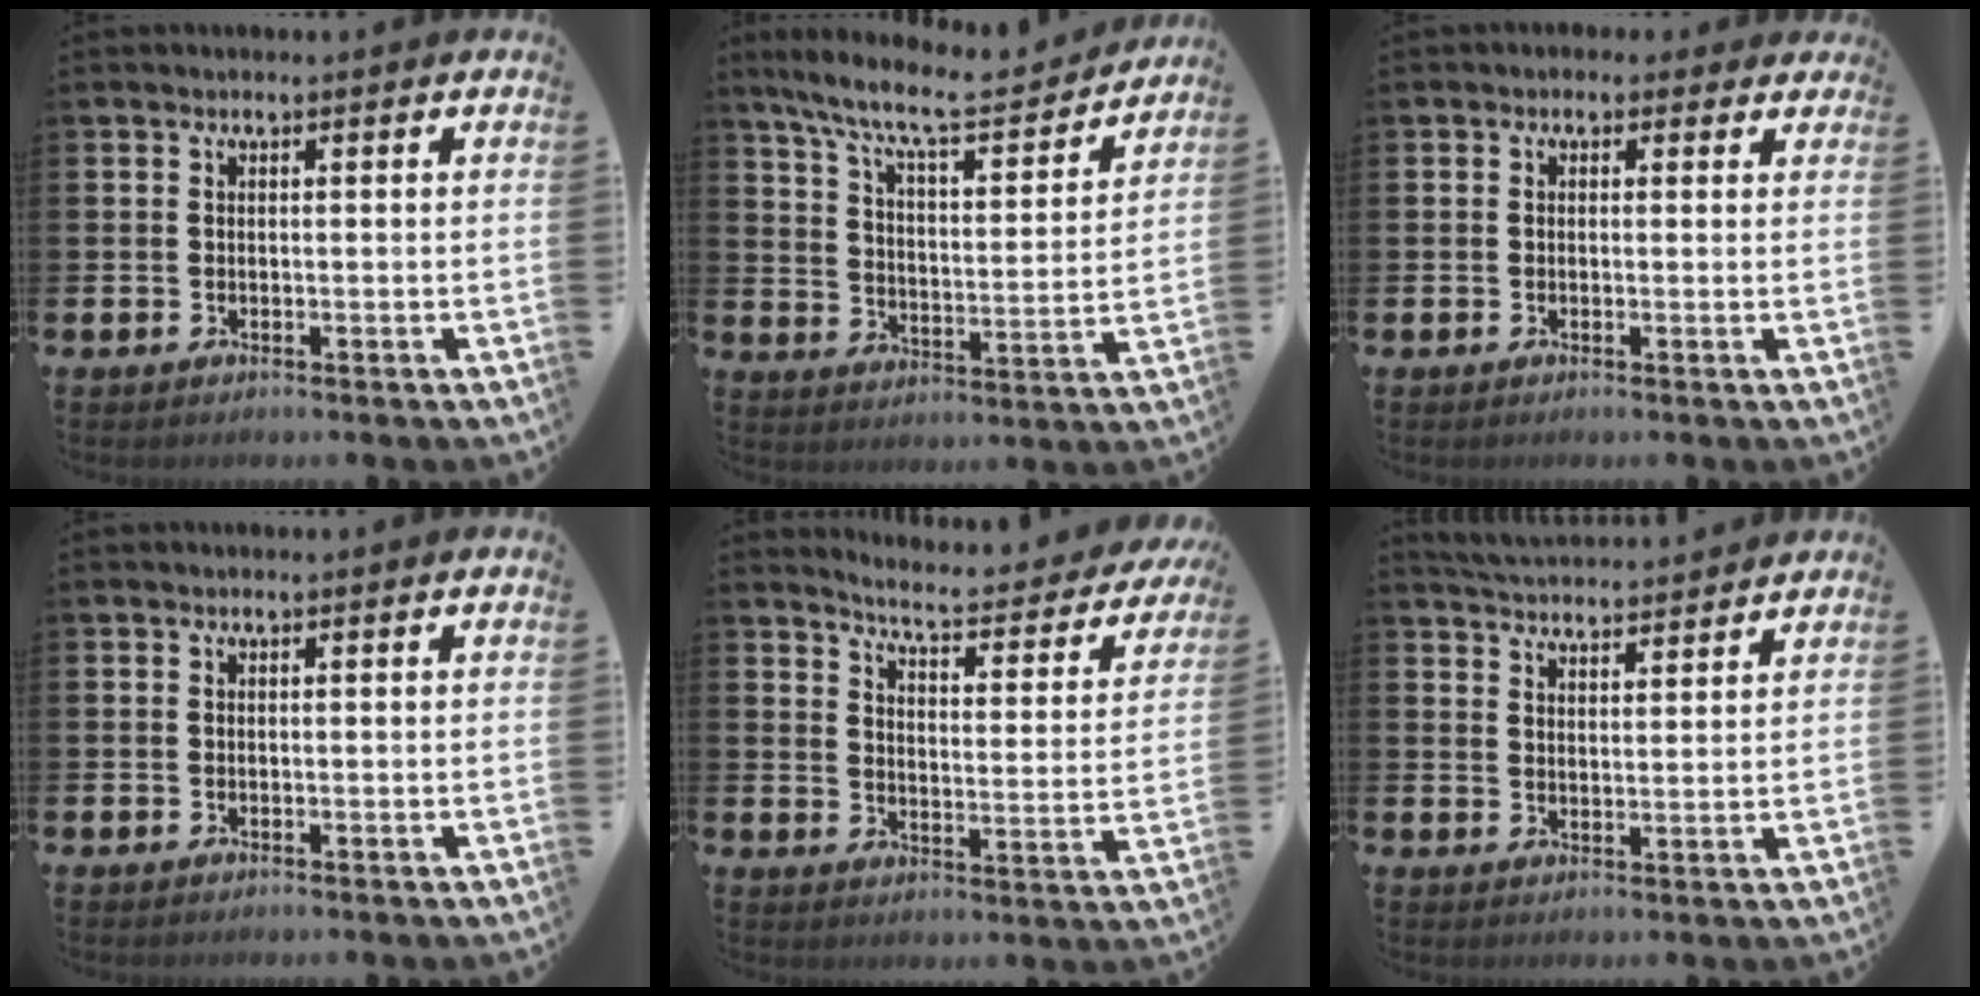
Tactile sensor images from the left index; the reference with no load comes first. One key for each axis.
{"total": 9.5, "fx": 8.4, "fy": 1.5, "fz": 4.2, "tx": -0.107, "ty": -0.055, "tz": 0.141}
{"total": 1.1, "fx": 0.4, "fy": 1.0, "fz": 0.3, "tx": -0.003, "ty": 0.008, "tz": 0.004}
{"total": 0.0}
{"total": 4.7, "fx": 4.5, "fy": 0.3, "fz": 1.5, "tx": -0.046, "ty": -0.045, "tz": 0.066}
{"total": 4.6, "fx": 4.6, "fy": 0.2, "fz": 0.0, "tx": -0.018, "ty": -0.030, "tz": 0.083}